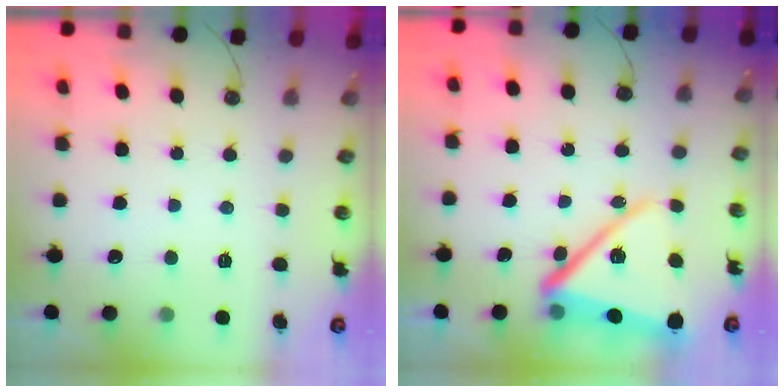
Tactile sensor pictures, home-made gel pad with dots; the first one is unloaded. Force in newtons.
{"total": 18.4, "press": 18.3, "slide": 2.2}